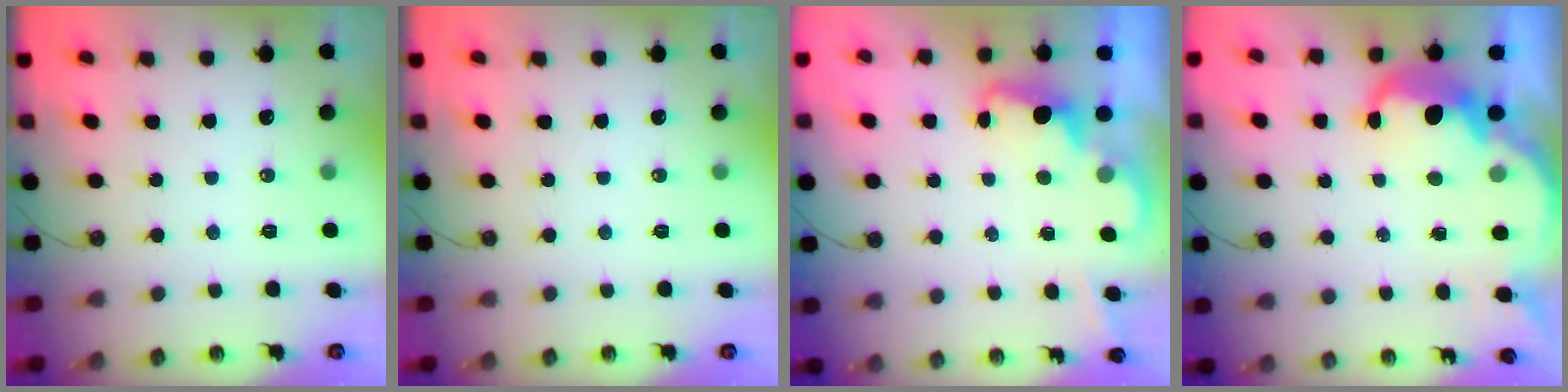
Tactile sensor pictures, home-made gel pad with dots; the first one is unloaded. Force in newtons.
{"total": 0.0}
{"total": 2.0, "press": 1.9, "slide": 0.6}
{"total": 7.6, "press": 7.6, "slide": 0.4}